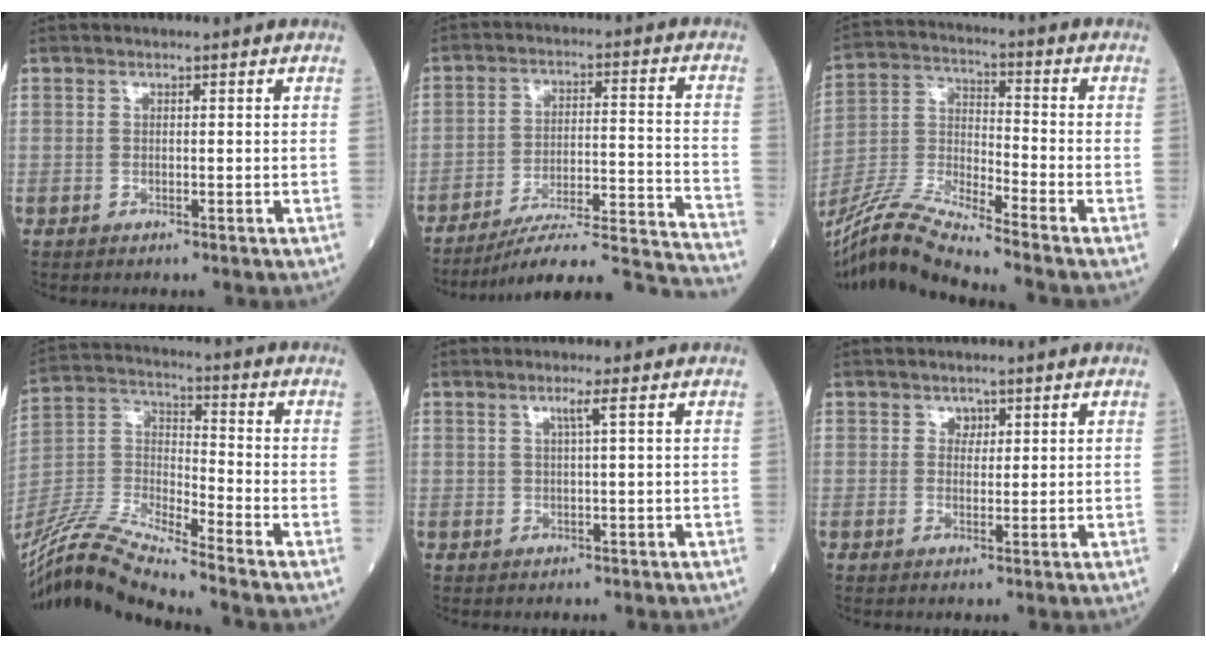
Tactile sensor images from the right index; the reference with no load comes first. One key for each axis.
{"total": 21.4, "fx": -20.2, "fy": -0.8, "fz": 7.1, "tx": -0.057, "ty": 0.004, "tz": -0.285}
{"total": 12.3, "fx": -11.0, "fy": -1.3, "fz": 5.4, "tx": -0.114, "ty": -0.010, "tz": -0.213}
{"total": 14.9, "fx": -13.6, "fy": -1.4, "fz": 5.9, "tx": -0.125, "ty": 0.002, "tz": -0.264}
{"total": 1.9, "fx": 0.6, "fy": -1.0, "fz": 1.4, "tx": -0.031, "ty": -0.004, "tz": 0.013}
{"total": 1.5, "fx": 0.8, "fy": 1.2, "fz": 0.5, "tx": 0.000, "ty": -0.002, "tz": 0.010}